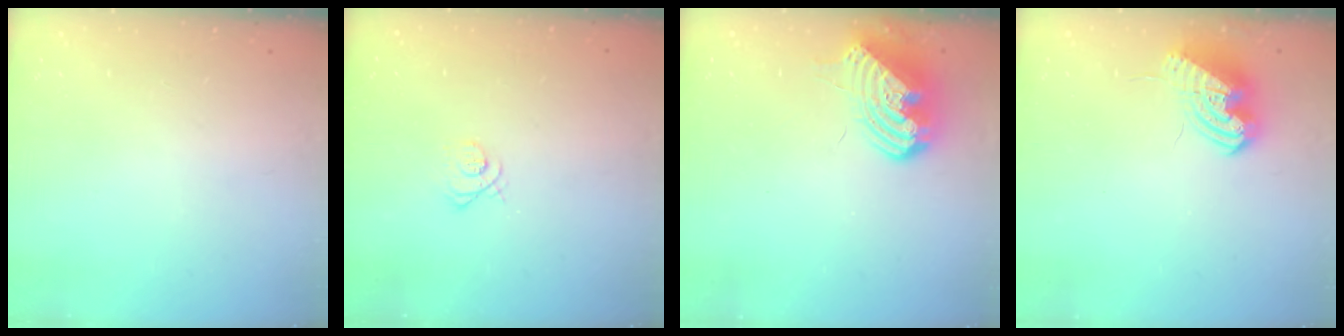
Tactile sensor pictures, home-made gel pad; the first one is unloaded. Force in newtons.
{"total": 3.8, "press": 3.8, "slide": 0.0}
{"total": 11.0, "press": 10.9, "slide": 1.6}
{"total": 9.8, "press": 9.8, "slide": 0.4}